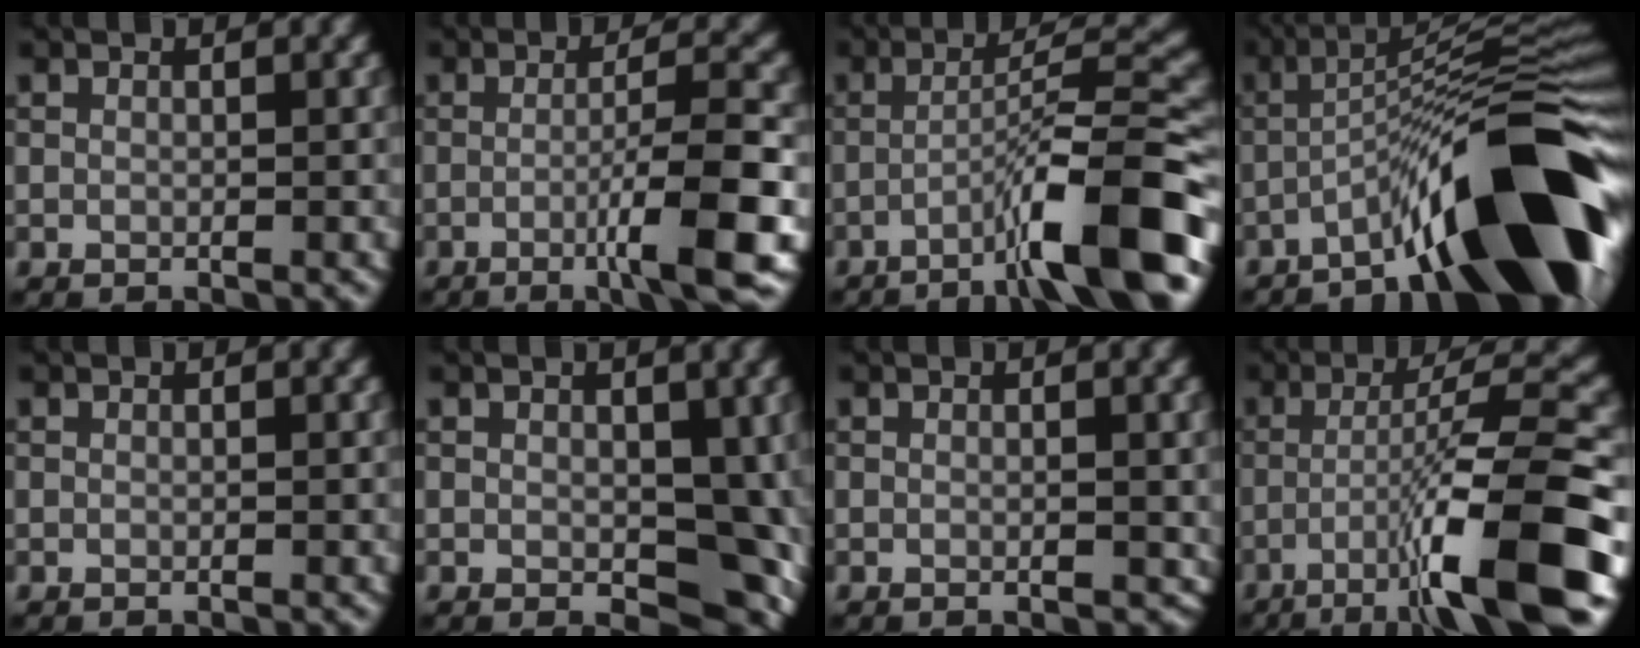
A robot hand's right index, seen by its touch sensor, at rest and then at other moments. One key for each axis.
{"total": 7.3, "fx": -2.4, "fy": 0.8, "fz": 6.8, "tx": -0.096, "ty": 0.012, "tz": -0.049}
{"total": 9.9, "fx": -5.0, "fy": 1.1, "fz": 8.4, "tx": -0.118, "ty": 0.023, "tz": -0.085}
{"total": 14.2, "fx": -7.7, "fy": 2.5, "fz": 11.7, "tx": -0.164, "ty": 0.023, "tz": -0.122}
{"total": 0.0}
{"total": 6.3, "fx": -0.2, "fy": 3.9, "fz": 5.0, "tx": -0.063, "ty": -0.010, "tz": 0.000}
{"total": 1.0, "fx": -0.1, "fy": 0.5, "fz": 0.9, "tx": -0.008, "ty": -0.002, "tz": 0.001}
{"total": 11.9, "fx": -5.4, "fy": 1.5, "fz": 10.5, "tx": -0.154, "ty": 0.018, "tz": -0.085}